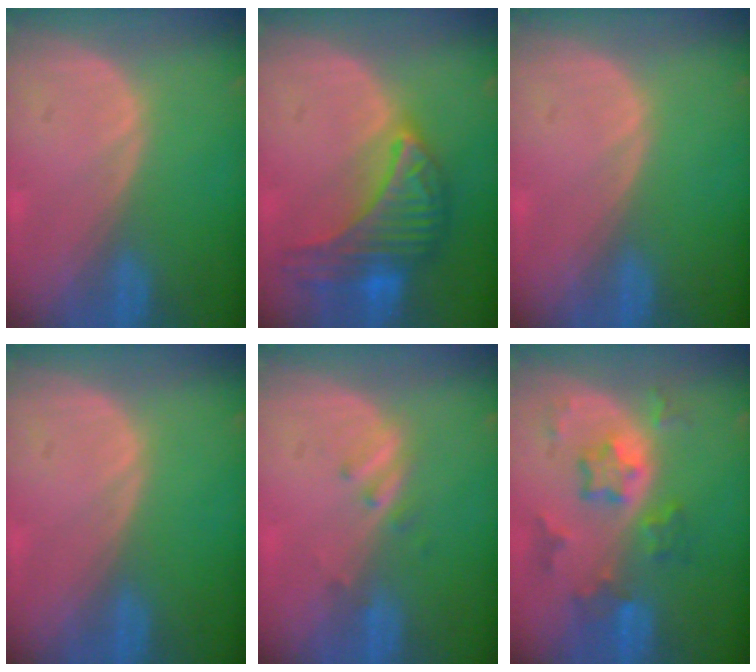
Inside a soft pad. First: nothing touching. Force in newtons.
{"total": 9.8, "press": 9.8, "slide": 0.5}
{"total": 0.0}
{"total": 0.0}
{"total": 2.5, "press": 2.2, "slide": 1.2}
{"total": 7.4, "press": 6.6, "slide": 3.4}